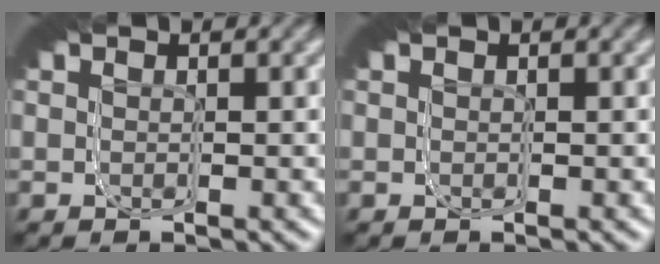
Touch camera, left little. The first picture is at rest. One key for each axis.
{"total": 0.0}